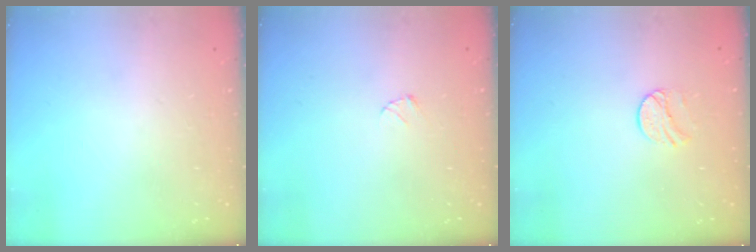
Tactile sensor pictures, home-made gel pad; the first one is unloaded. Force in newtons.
{"total": 2.7, "press": 2.7, "slide": 0.3}
{"total": 8.3, "press": 8.2, "slide": 0.7}